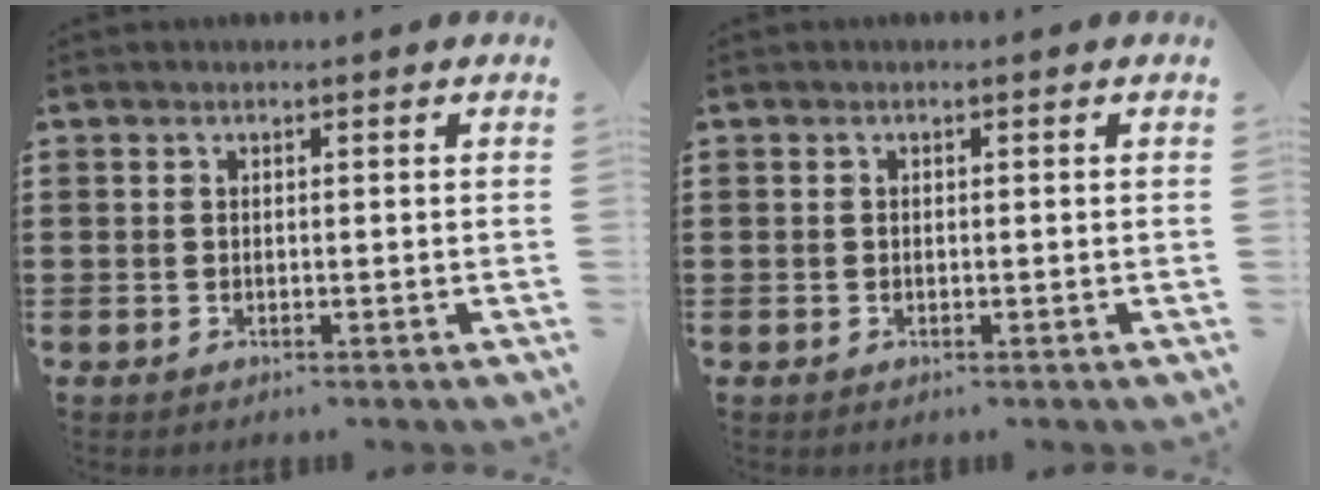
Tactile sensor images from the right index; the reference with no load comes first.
{"total": 0.0}